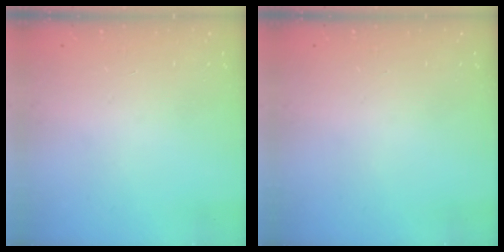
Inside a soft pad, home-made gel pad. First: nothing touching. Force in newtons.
{"total": 0.0}